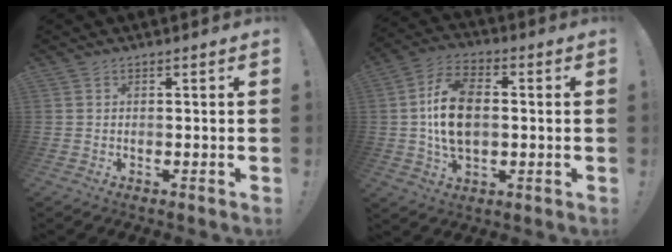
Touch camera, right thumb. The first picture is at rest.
{"total": 13.6, "force": [0.6, 8.7, 10.4], "torque": [-0.188, 0.003, 0.011]}